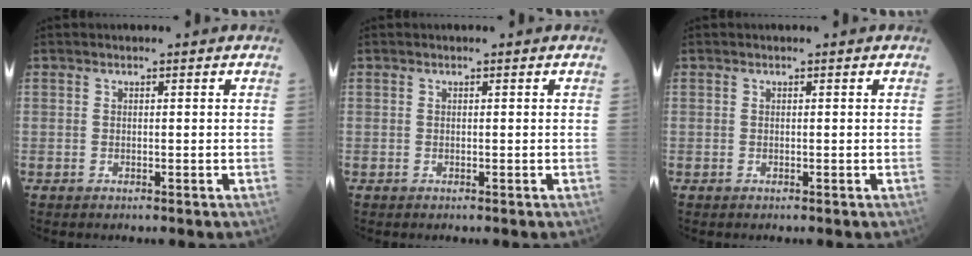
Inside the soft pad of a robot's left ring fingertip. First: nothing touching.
{"total": 0.0}
{"total": 0.0}